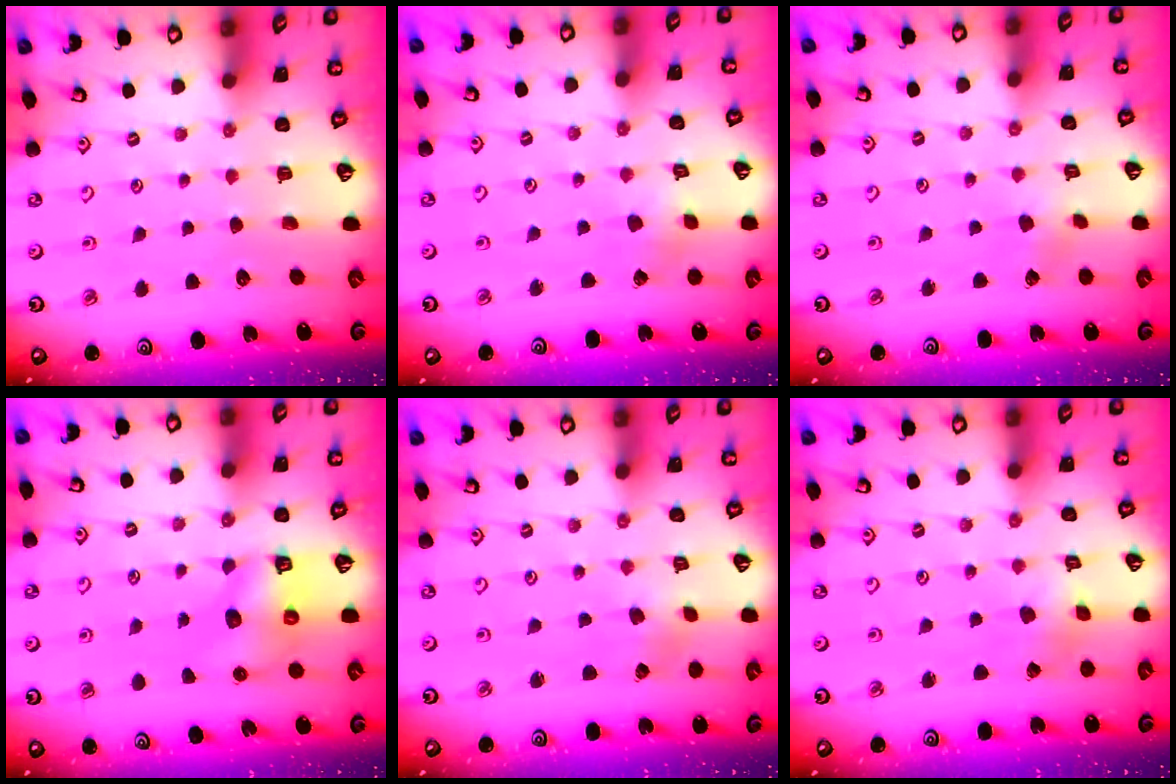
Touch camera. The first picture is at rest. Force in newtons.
{"total": 2.4, "press": 2.4, "slide": 0.3}
{"total": 2.2, "press": 2.2, "slide": 0.3}
{"total": 6.6, "press": 6.6, "slide": 0.6}
{"total": 2.9, "press": 2.9, "slide": 0.4}
{"total": 1.3, "press": 1.3, "slide": 0.2}